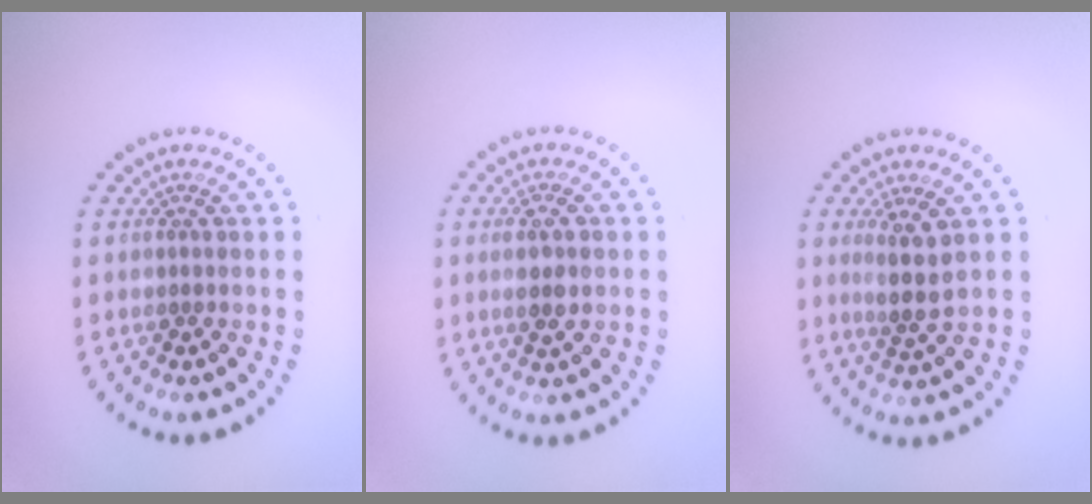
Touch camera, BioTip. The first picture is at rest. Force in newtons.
{"total": 2.3, "press": 2.1, "slide": 0.8}
{"total": 2.6, "press": 2.1, "slide": 1.6}